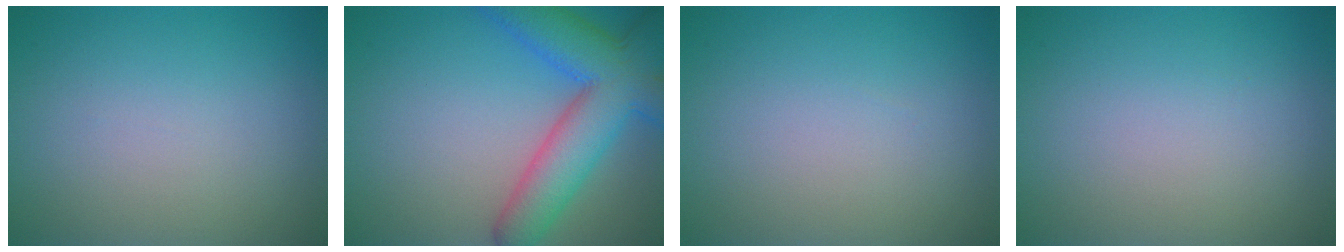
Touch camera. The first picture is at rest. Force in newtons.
{"total": 8.6, "press": 8.6, "slide": 0.4}
{"total": 0.0}
{"total": 0.0}